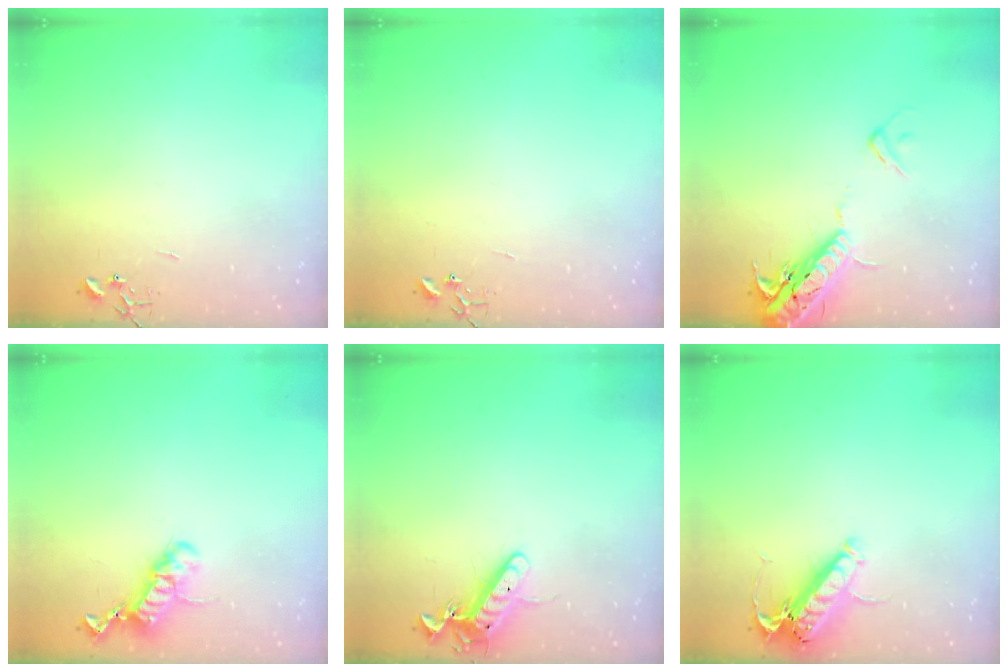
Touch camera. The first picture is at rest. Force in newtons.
{"total": 0.0}
{"total": 17.1, "press": 16.7, "slide": 3.7}
{"total": 12.8, "press": 12.8, "slide": 0.8}
{"total": 12.4, "press": 12.4, "slide": 0.9}
{"total": 14.2, "press": 14.0, "slide": 2.5}